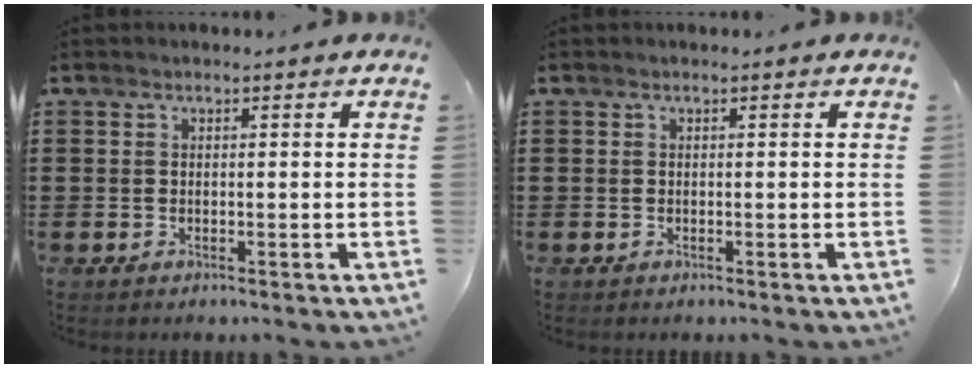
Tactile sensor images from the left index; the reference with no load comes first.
{"total": 0.0}